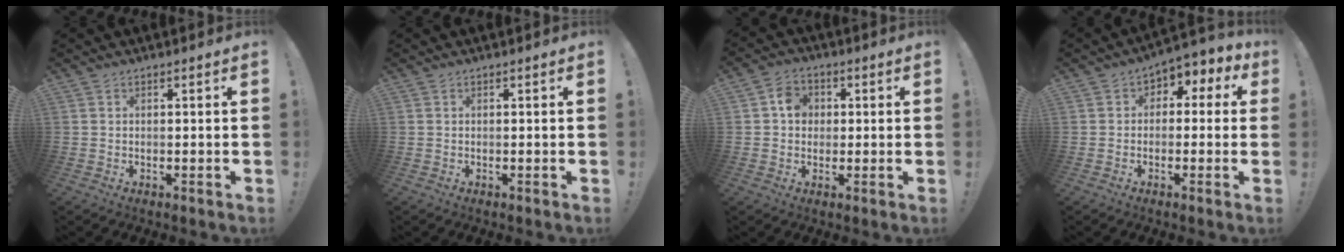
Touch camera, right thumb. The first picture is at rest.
{"total": 0.0}
{"total": 6.0, "force": [0.9, 5.2, 2.8], "torque": [-0.032, 0.007, 0.014]}
{"total": 4.2, "force": [-1.3, 3.4, 2.1], "torque": [-0.018, 0.013, -0.024]}